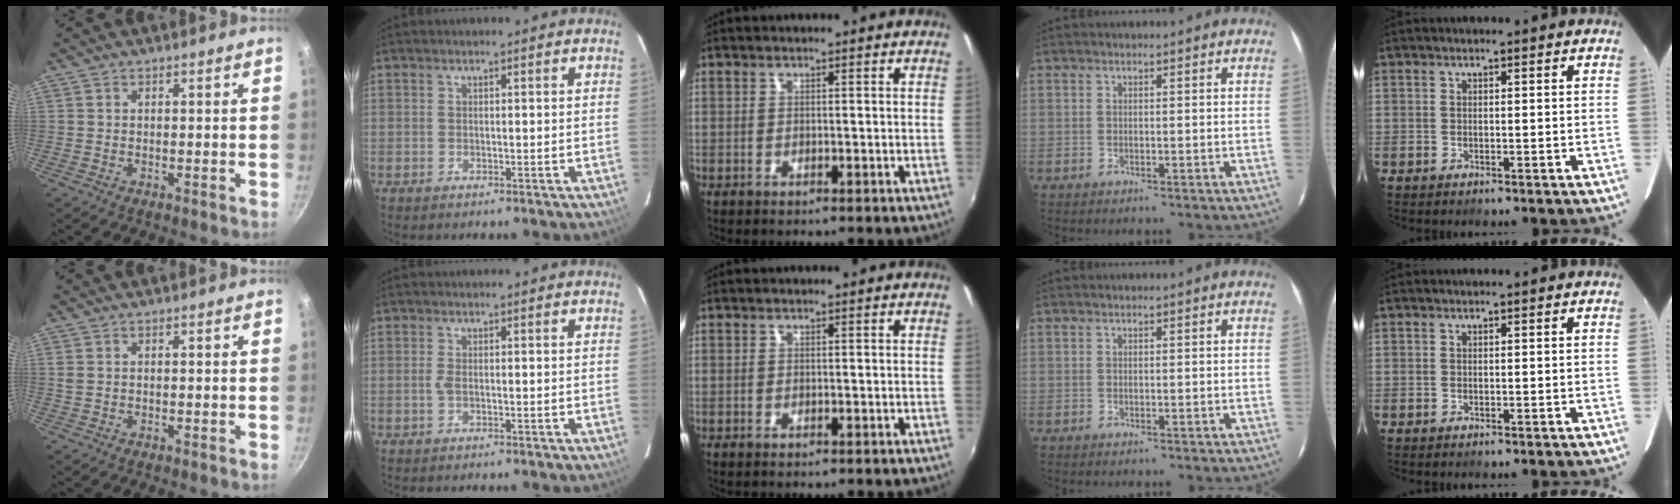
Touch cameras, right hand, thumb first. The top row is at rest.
{"thumb": {"total": 0.7, "force": [0.2, 0.5, 0.4], "torque": [-0.008, 0.002, 0.005]}, "index": {"total": 1.1, "force": [-0.2, 0.2, 1.1], "torque": [-0.024, 0.000, -0.005]}}